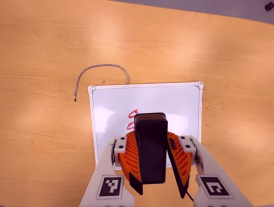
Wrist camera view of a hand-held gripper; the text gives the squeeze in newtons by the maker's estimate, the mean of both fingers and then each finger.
{"total": 8.8, "left": 9.1, "right": 8.6}